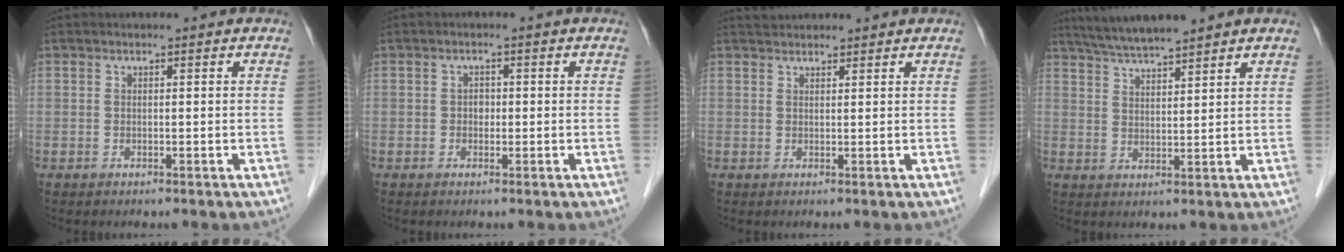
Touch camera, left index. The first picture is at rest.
{"total": 1.3, "force": [-0.2, 1.1, 0.8], "torque": [-0.010, 0.004, -0.004]}
{"total": 2.3, "force": [2.2, 0.5, 0.2], "torque": [-0.007, 0.023, 0.040]}
{"total": 7.2, "force": [6.4, -0.2, 3.2], "torque": [-0.060, 0.022, 0.117]}